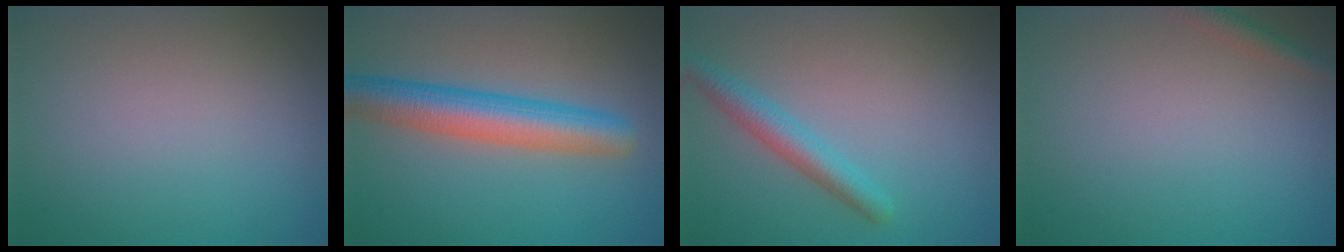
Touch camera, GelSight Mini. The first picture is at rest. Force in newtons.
{"total": 5.8, "press": 5.8, "slide": 0.2}
{"total": 2.8, "press": 2.8, "slide": 0.2}
{"total": 1.4, "press": 1.4, "slide": 0.1}